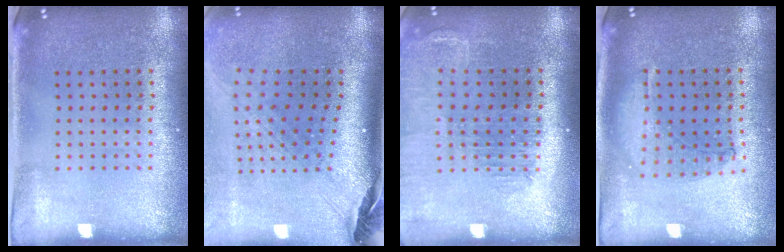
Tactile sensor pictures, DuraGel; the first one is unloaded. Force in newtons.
{"total": 2.9, "press": 2.2, "slide": 2.0}
{"total": 1.5, "press": 1.5, "slide": 0.0}
{"total": 0.9, "press": 0.9, "slide": 0.2}